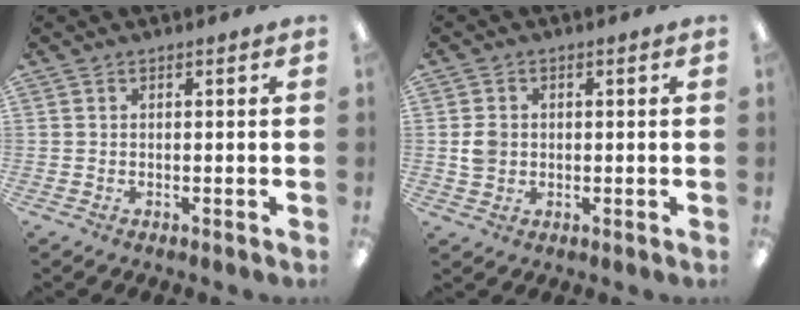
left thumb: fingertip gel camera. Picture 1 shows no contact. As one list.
[{"total": 3.6, "force": [0.2, 3.3, 1.5], "torque": [-0.022, 0.004, 0.004]}]